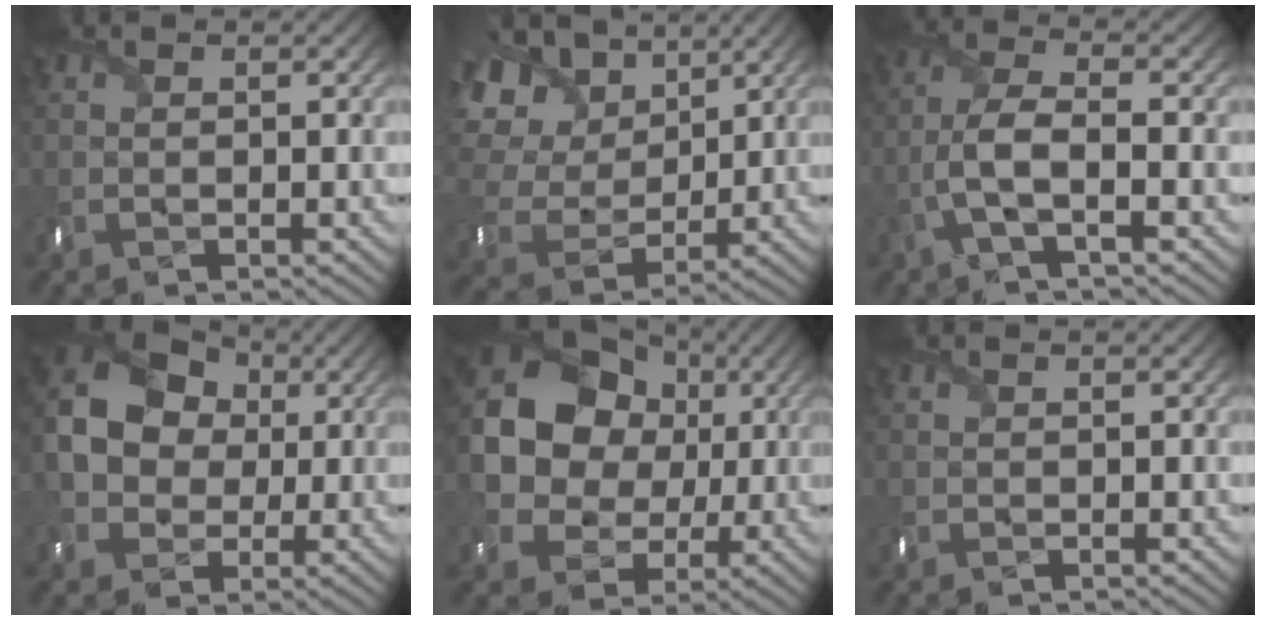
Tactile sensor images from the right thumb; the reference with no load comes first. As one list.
[{"total": 15.1, "force": [5.6, 10.6, 9.1], "torque": [-0.255, 0.033, 0.105]}, {"total": 4.9, "force": [-2.2, 1.0, 4.3], "torque": [-0.099, 0.006, -0.053]}, {"total": 12.9, "force": [0.8, 10.6, 7.4], "torque": [-0.183, 0.005, 0.004]}, {"total": 14.5, "force": [2.2, 12.1, 7.8], "torque": [-0.179, 0.017, 0.028]}, {"total": 0.0}]